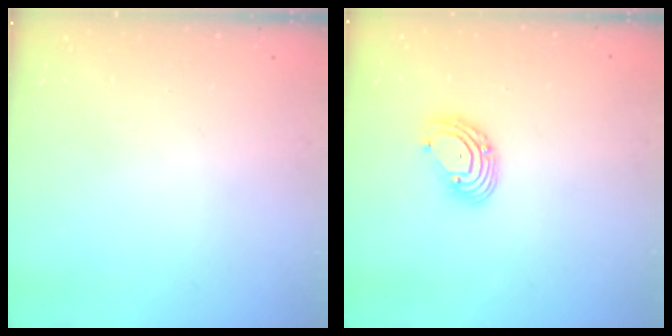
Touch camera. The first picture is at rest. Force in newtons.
{"total": 6.5, "press": 6.4, "slide": 0.8}